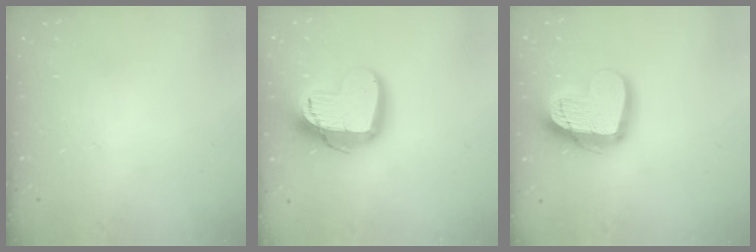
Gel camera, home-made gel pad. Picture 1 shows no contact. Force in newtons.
{"total": 16.8, "press": 16.7, "slide": 1.5}
{"total": 17.0, "press": 17.0, "slide": 1.5}